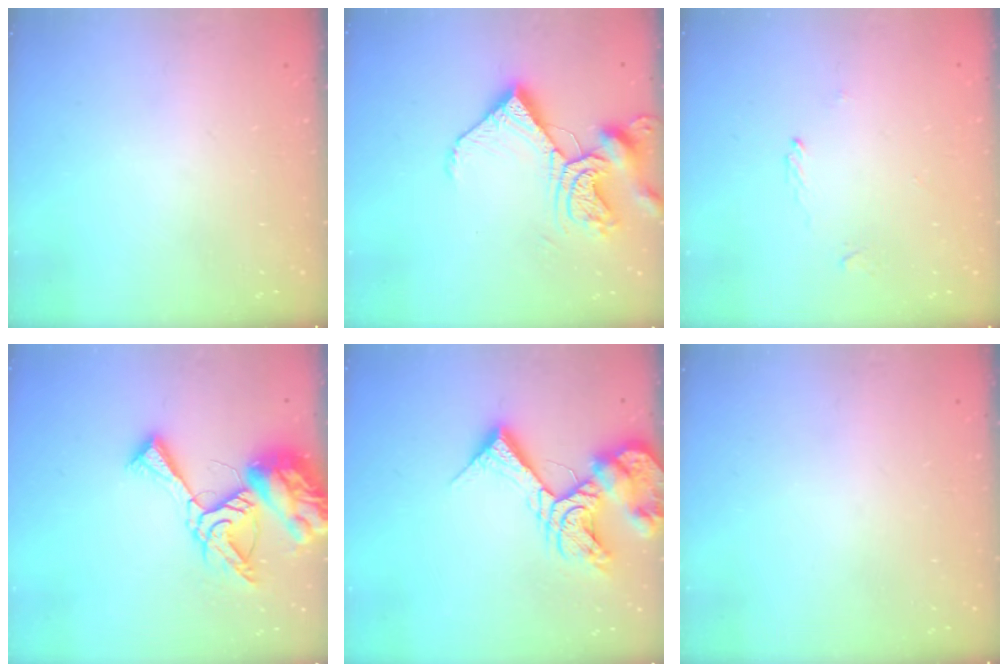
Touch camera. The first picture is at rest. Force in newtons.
{"total": 12.6, "press": 12.5, "slide": 1.6}
{"total": 1.9, "press": 1.9, "slide": 0.5}
{"total": 15.0, "press": 14.9, "slide": 1.6}
{"total": 15.1, "press": 14.9, "slide": 1.9}
{"total": 0.0}